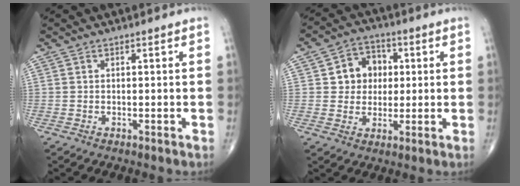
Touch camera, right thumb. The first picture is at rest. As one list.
[{"total": 8.2, "force": [1.3, 7.0, 3.9], "torque": [-0.015, 0.005, 0.016]}]